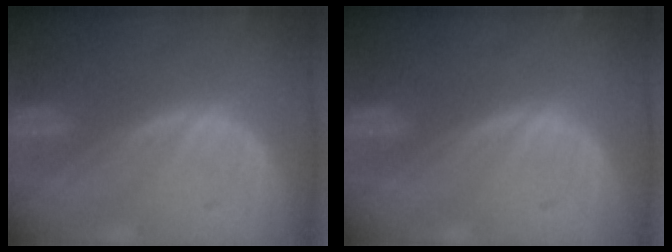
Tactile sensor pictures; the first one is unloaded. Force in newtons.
{"total": 0.0}